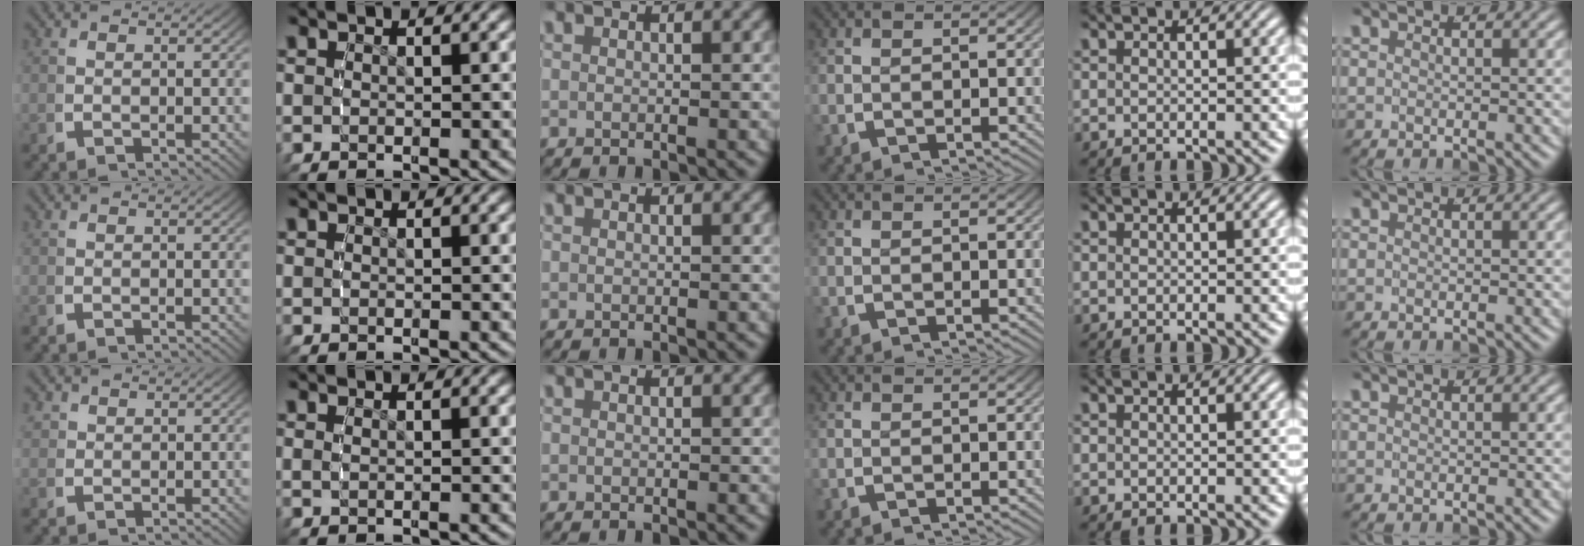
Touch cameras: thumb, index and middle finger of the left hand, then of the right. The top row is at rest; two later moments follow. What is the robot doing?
{"motion": "grasp_and_lifting", "object": "small bumper sticker"}